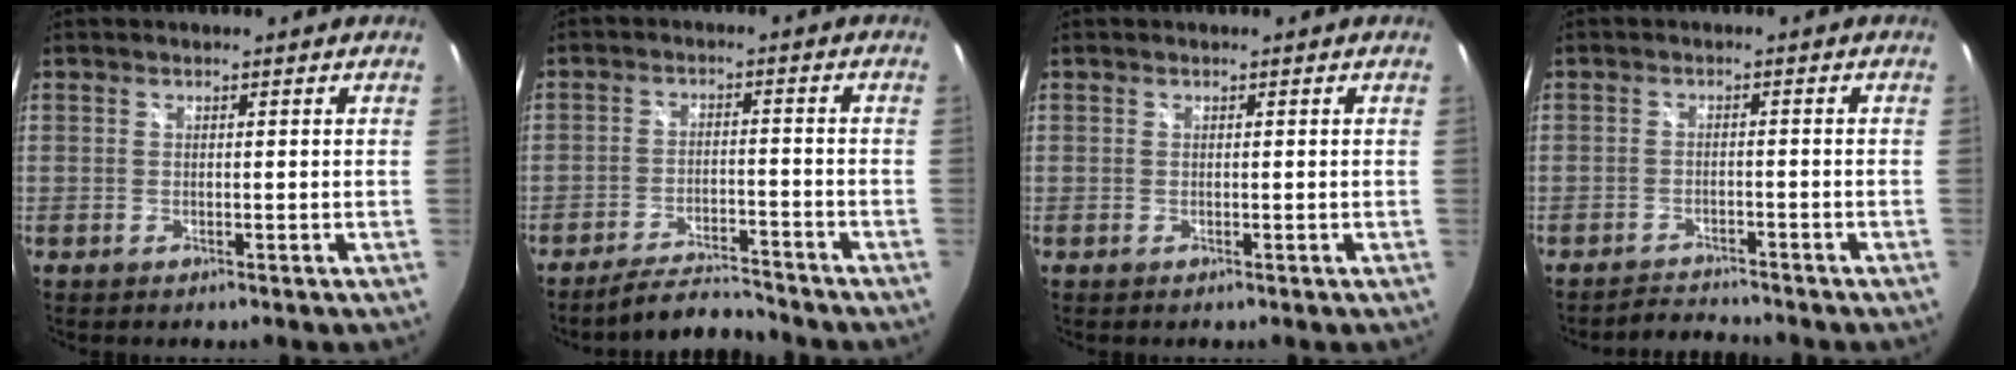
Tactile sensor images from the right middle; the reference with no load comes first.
{"total": 7.3, "force": [-7.1, 0.3, 1.6], "torque": [-0.052, 0.001, -0.117]}
{"total": 0.0}
{"total": 3.6, "force": [-3.6, 0.0, 0.0], "torque": [-0.015, -0.004, -0.063]}